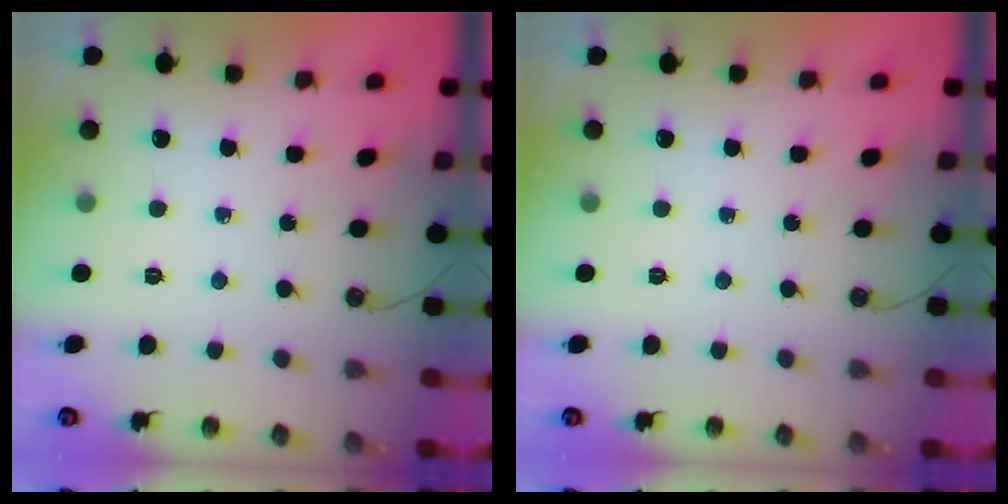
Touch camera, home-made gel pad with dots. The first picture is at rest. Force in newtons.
{"total": 0.0}